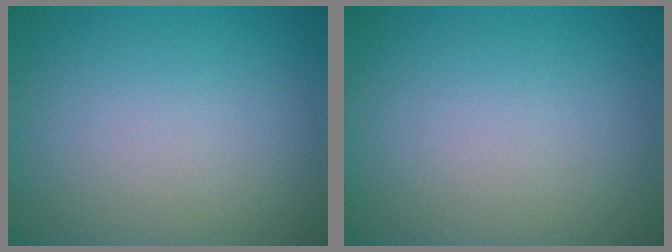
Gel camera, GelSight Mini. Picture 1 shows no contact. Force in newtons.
{"total": 0.0}